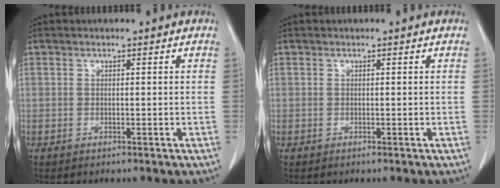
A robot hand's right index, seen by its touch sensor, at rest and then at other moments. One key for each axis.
{"total": 0.0}